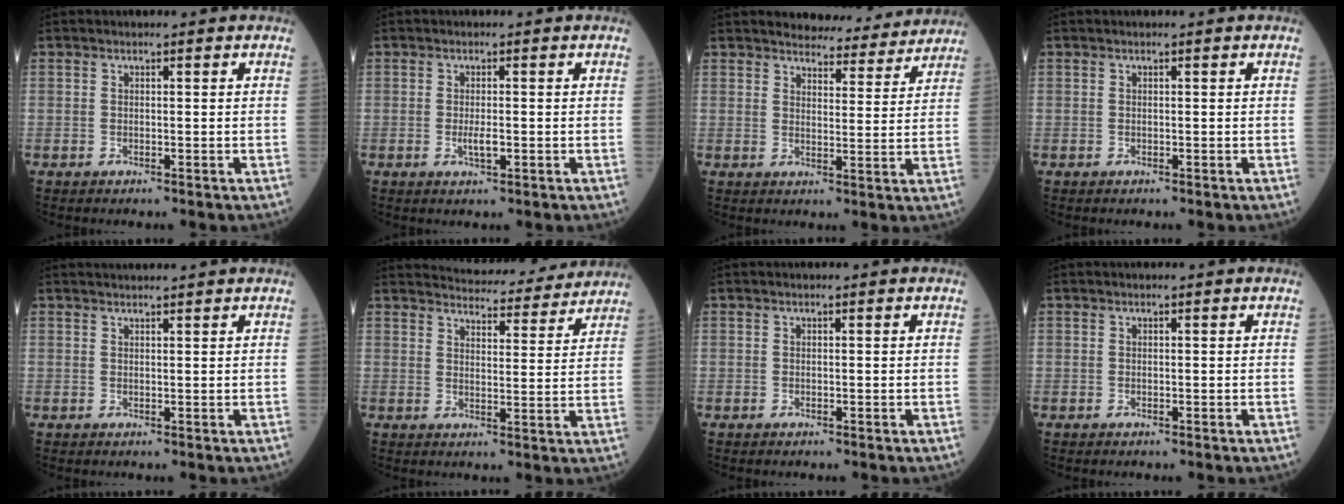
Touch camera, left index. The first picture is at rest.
{"total": 1.9, "force": [-0.5, 0.5, 1.8], "torque": [-0.035, -0.002, -0.007]}
{"total": 9.5, "force": [9.2, 2.0, 1.7], "torque": [-0.011, -0.010, 0.106]}
{"total": 0.0}
{"total": 3.7, "force": [3.5, -0.1, 1.0], "torque": [-0.011, 0.026, 0.049]}
{"total": 15.7, "force": [15.1, 2.4, 3.7], "torque": [-0.040, -0.006, 0.180]}
{"total": 0.0}
{"total": 0.0}